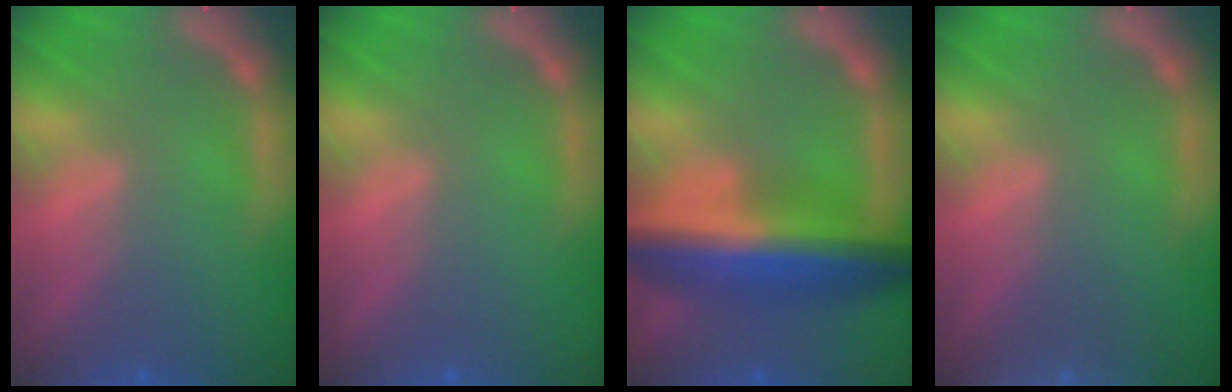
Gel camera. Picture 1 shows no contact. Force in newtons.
{"total": 0.0}
{"total": 10.1}
{"total": 10.0}